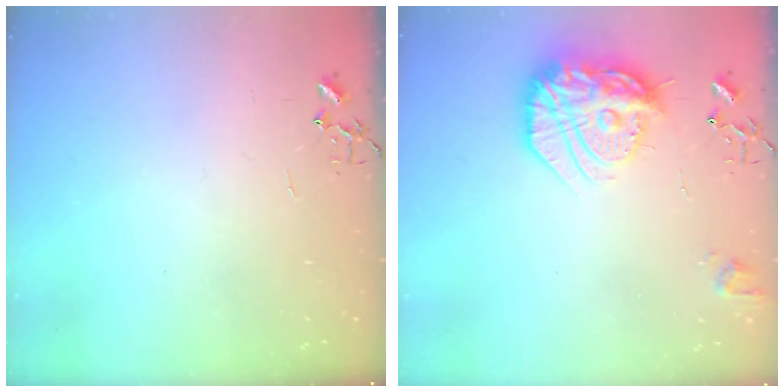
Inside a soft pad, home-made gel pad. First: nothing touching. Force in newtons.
{"total": 21.8, "press": 21.8, "slide": 1.8}